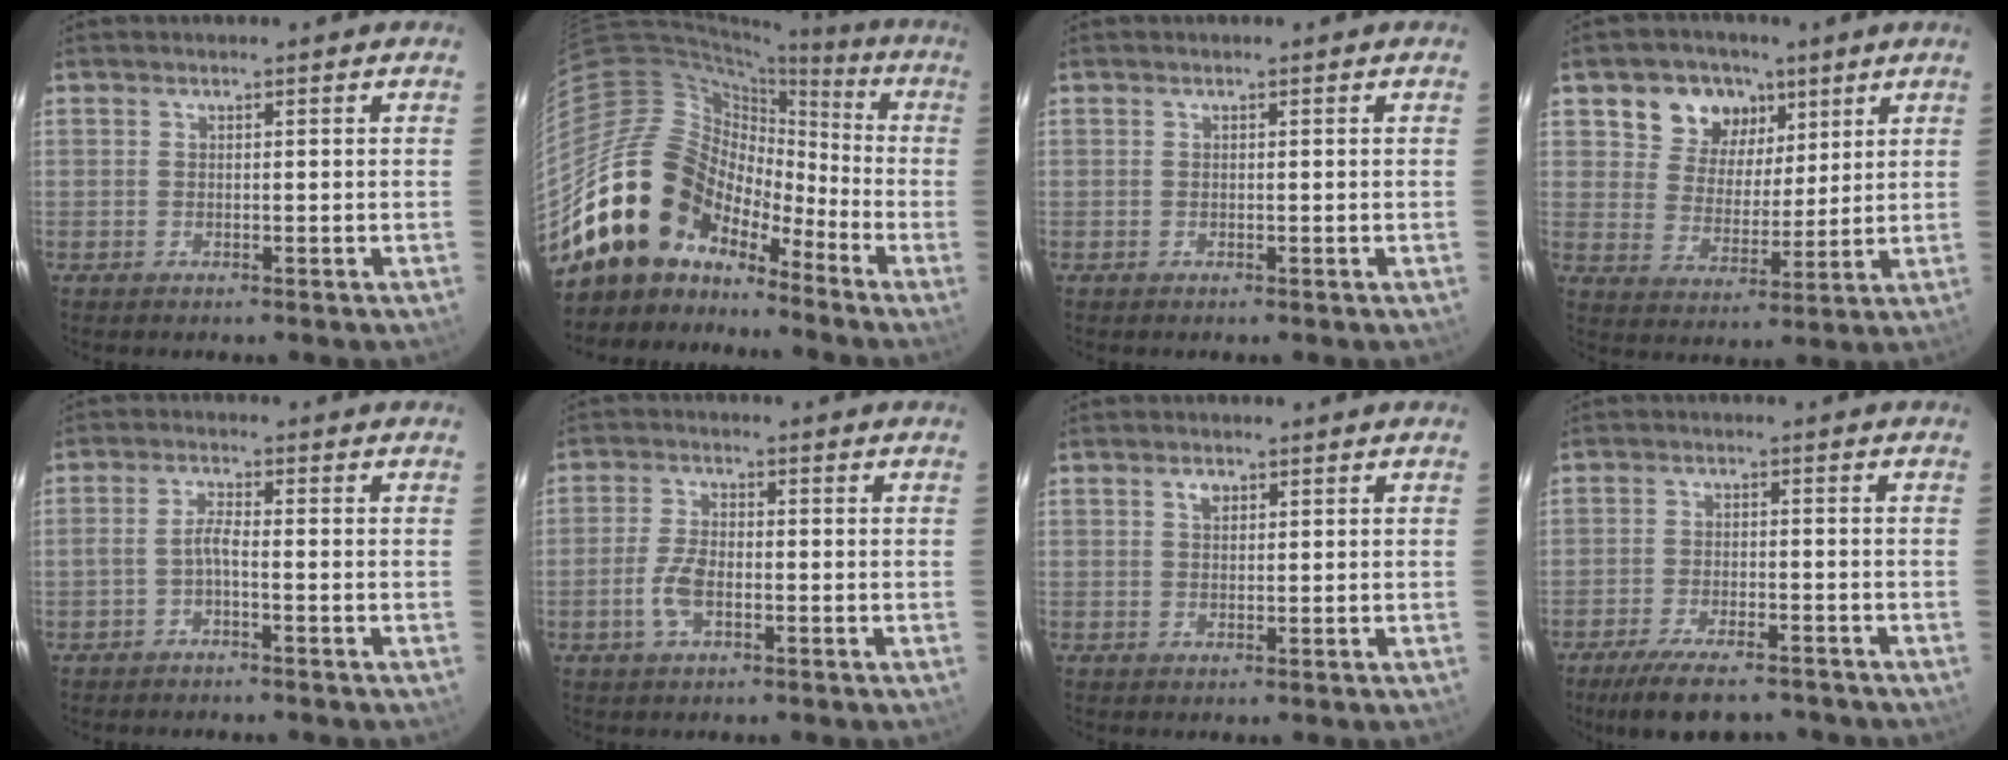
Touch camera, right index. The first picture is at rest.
{"total": 17.4, "force": [-11.9, 11.6, 5.4], "torque": [-0.112, 0.036, -0.212]}
{"total": 0.0}
{"total": 10.6, "force": [5.7, 8.2, 3.5], "torque": [-0.076, 0.020, 0.100]}
{"total": 2.3, "force": [-1.3, 0.2, 1.9], "torque": [-0.046, 0.008, -0.028]}
{"total": 5.2, "force": [-1.8, 2.6, 4.1], "torque": [-0.092, 0.000, -0.035]}
{"total": 1.7, "force": [0.8, 1.1, 1.0], "torque": [-0.016, 0.007, 0.014]}
{"total": 12.1, "force": [-9.8, 3.6, 6.1], "torque": [-0.133, -0.022, -0.156]}